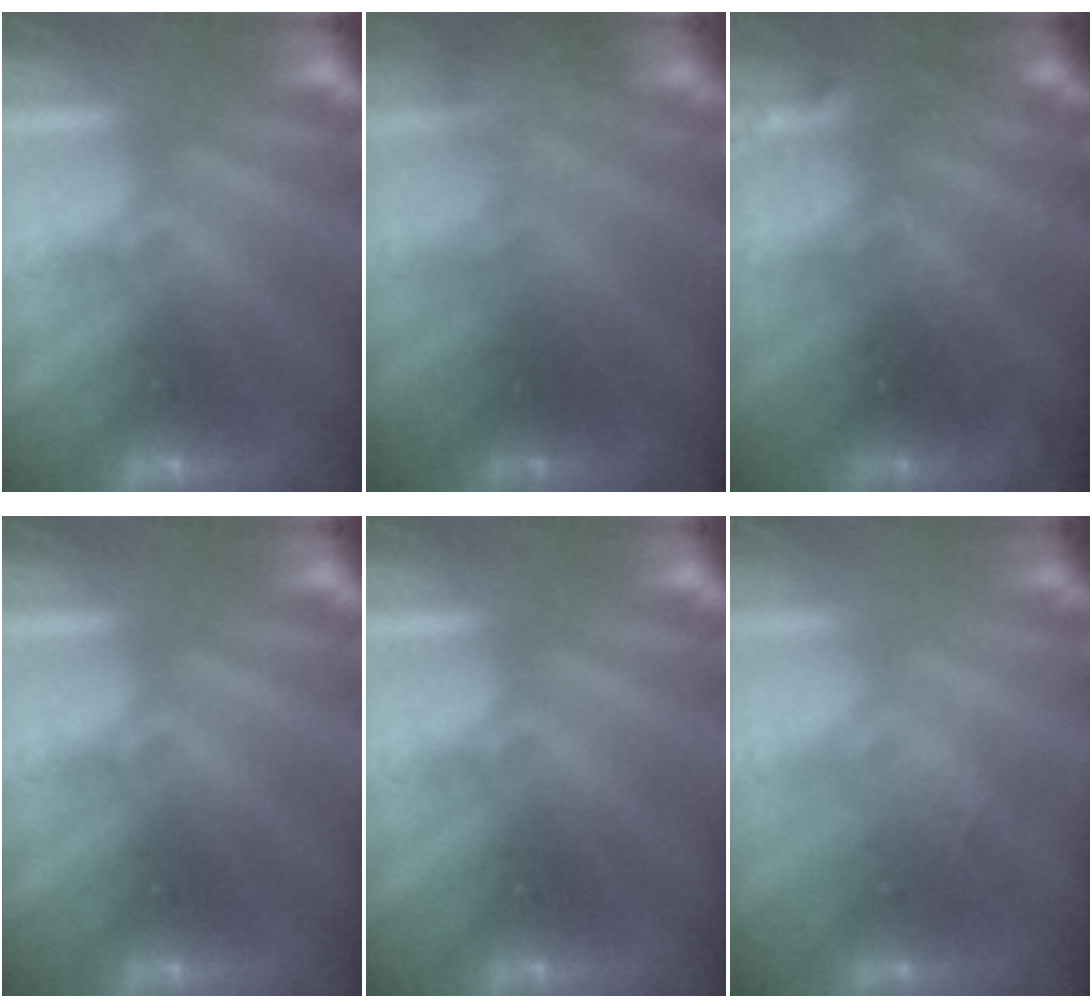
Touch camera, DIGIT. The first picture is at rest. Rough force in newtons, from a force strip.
{"total": 2.2}
{"total": 2.9}
{"total": 0.0}
{"total": 0.0}
{"total": 1.1}